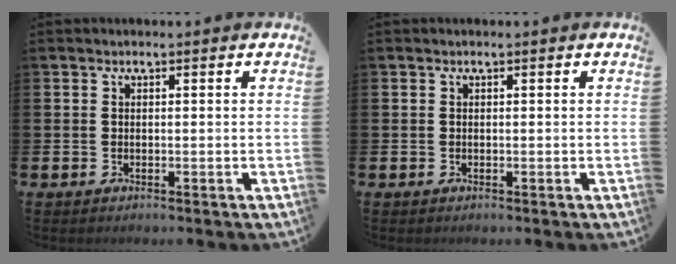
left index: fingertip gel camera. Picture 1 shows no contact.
{"total": 0.0}